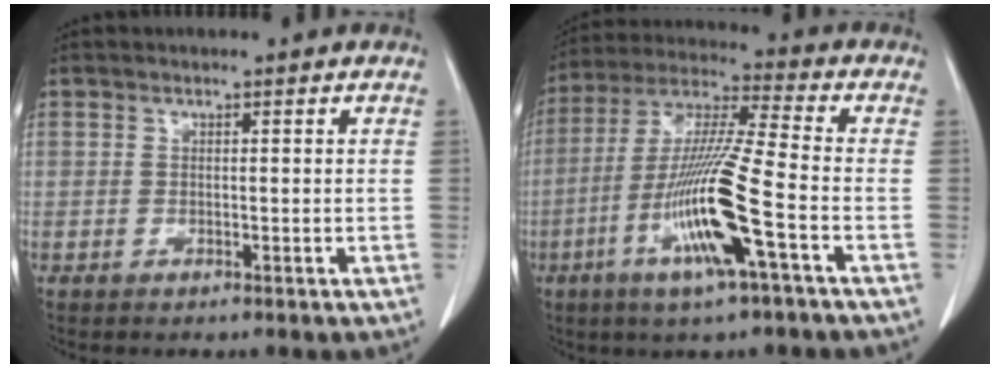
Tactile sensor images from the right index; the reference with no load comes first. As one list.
[{"total": 15.1, "force": [-5.4, -0.2, 14.1], "torque": [-0.290, -0.014, -0.107]}]